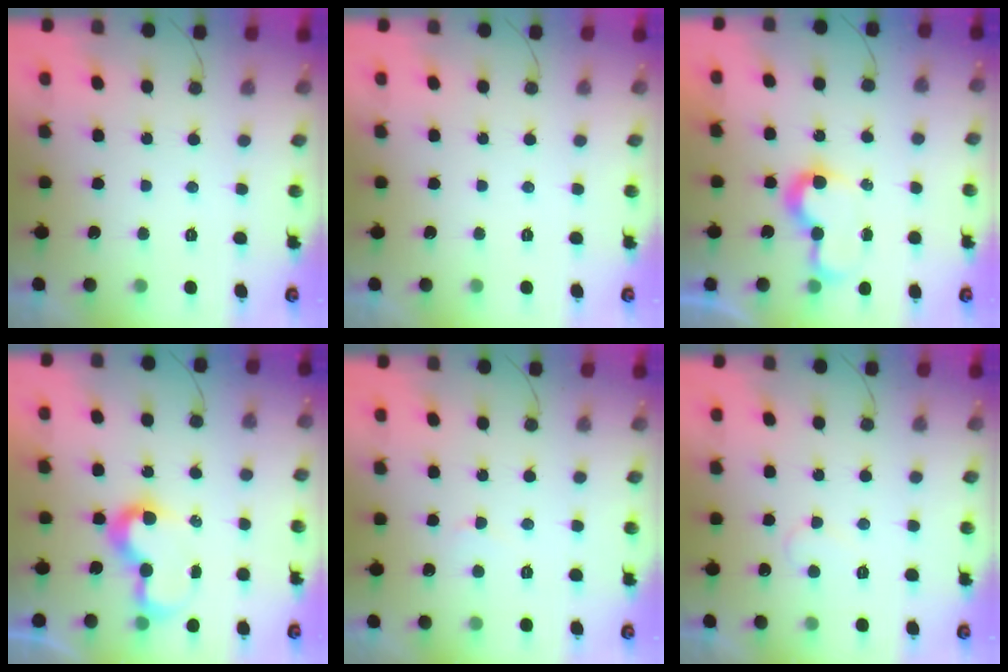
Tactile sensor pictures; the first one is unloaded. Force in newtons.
{"total": 0.0}
{"total": 8.0, "press": 8.0, "slide": 0.2}
{"total": 8.7, "press": 8.7, "slide": 0.2}
{"total": 2.4, "press": 2.4, "slide": 0.2}
{"total": 5.3, "press": 5.3, "slide": 0.4}